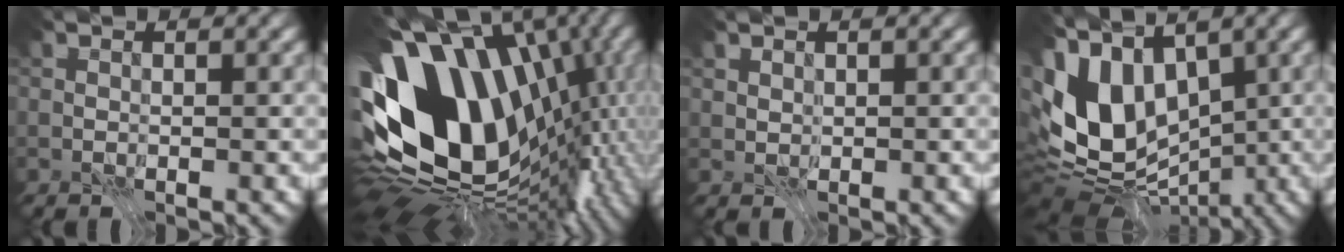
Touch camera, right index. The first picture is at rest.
{"total": 18.9, "force": [0.9, 13.0, 13.6], "torque": [-0.278, -0.029, 0.034]}
{"total": 0.8, "force": [0.6, 0.5, 0.3], "torque": [-0.008, -0.002, 0.015]}
{"total": 12.5, "force": [-0.6, 8.8, 9.0], "torque": [-0.182, -0.009, -0.008]}